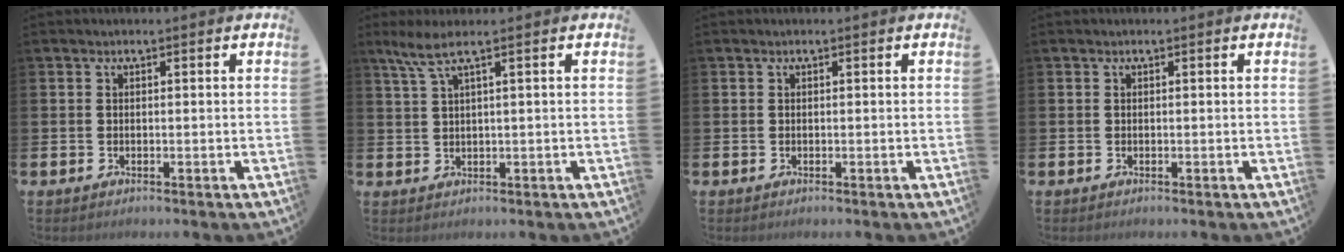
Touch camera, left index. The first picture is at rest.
{"total": 3.4, "force": [1.8, 0.0, 2.9], "torque": [-0.063, 0.004, 0.031]}
{"total": 0.0}
{"total": 0.0}